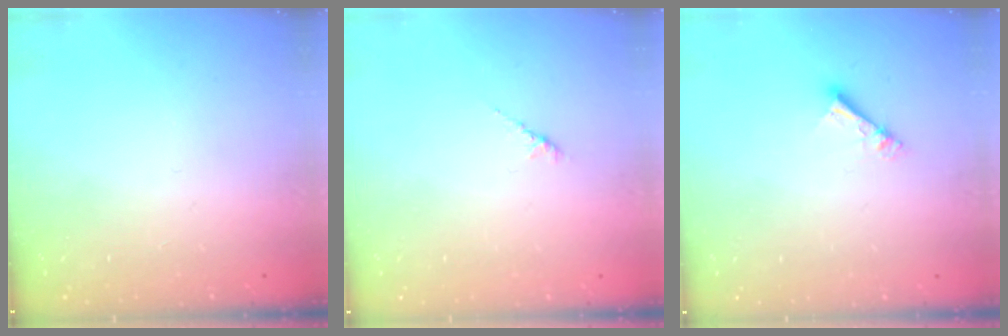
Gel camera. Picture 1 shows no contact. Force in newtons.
{"total": 1.5, "press": 1.4, "slide": 0.5}
{"total": 4.6, "press": 4.6, "slide": 0.4}